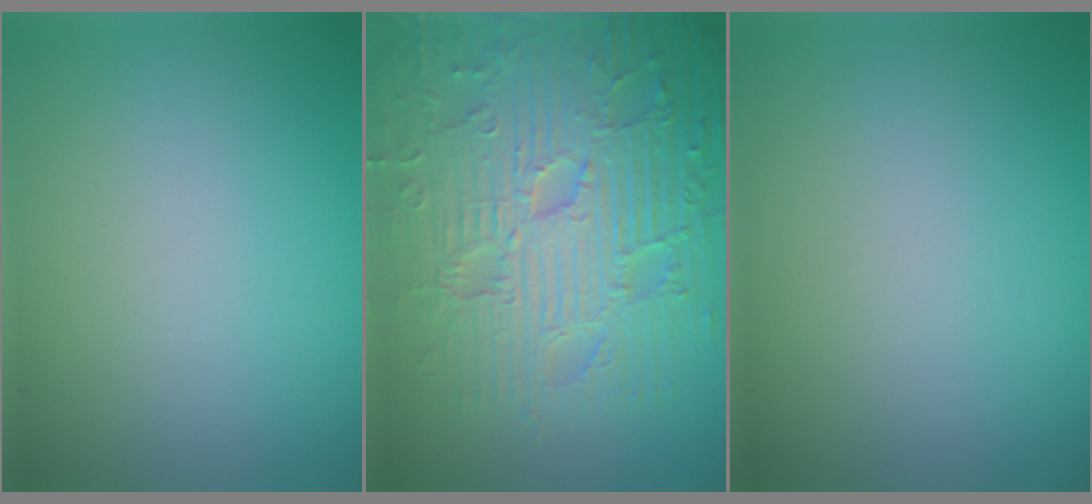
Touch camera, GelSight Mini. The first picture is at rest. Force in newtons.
{"total": 9.4, "press": 6.9, "slide": 6.4}
{"total": 0.0}